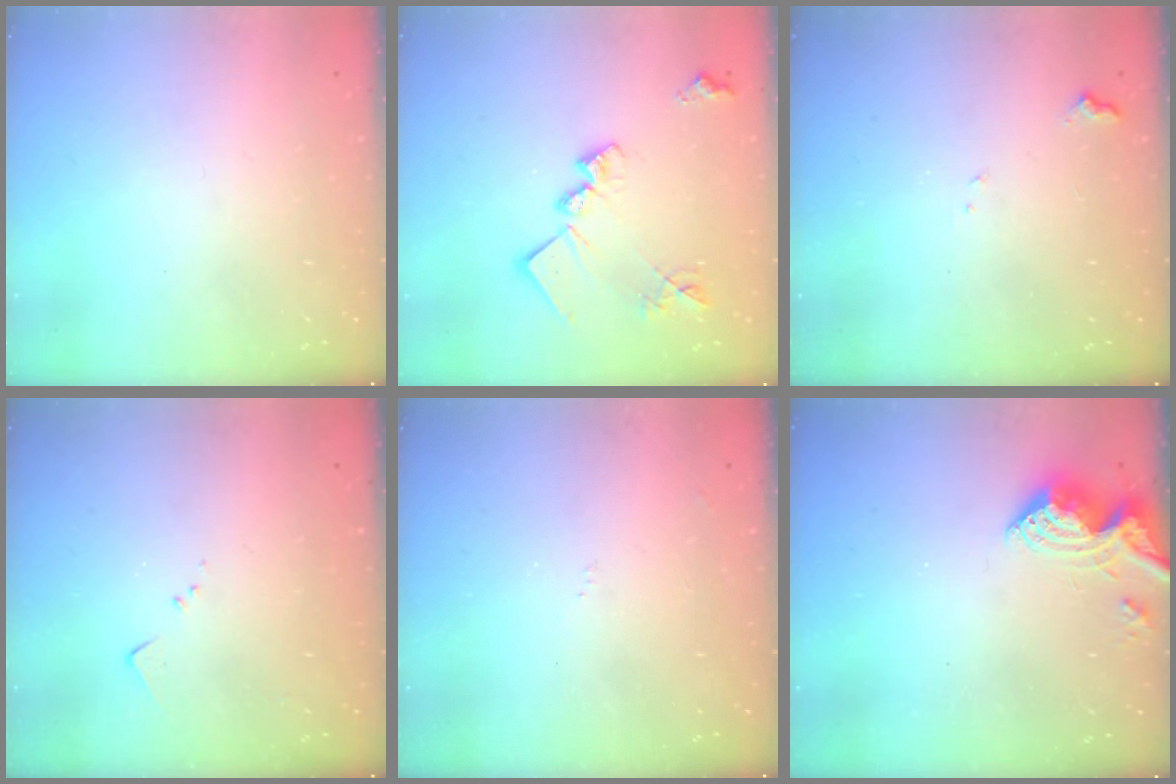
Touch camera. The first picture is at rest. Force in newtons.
{"total": 16.9, "press": 16.9, "slide": 0.7}
{"total": 6.1, "press": 6.0, "slide": 1.0}
{"total": 3.5, "press": 3.5, "slide": 0.4}
{"total": 6.9, "press": 6.9, "slide": 0.7}
{"total": 9.8, "press": 9.7, "slide": 1.0}